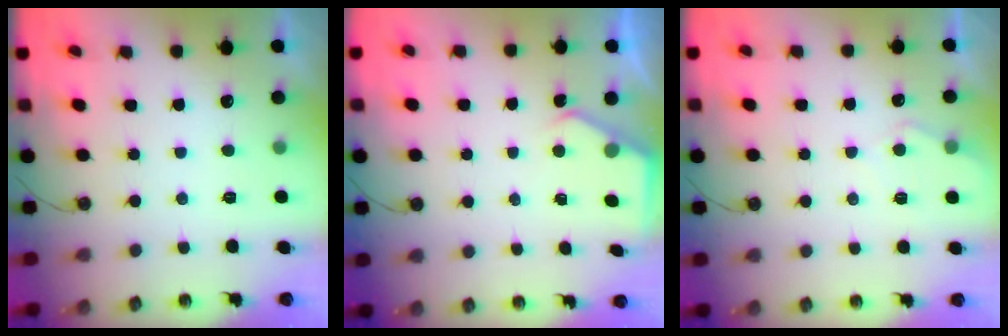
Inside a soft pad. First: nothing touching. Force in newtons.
{"total": 2.4, "press": 2.4, "slide": 0.3}
{"total": 6.5, "press": 6.4, "slide": 0.7}